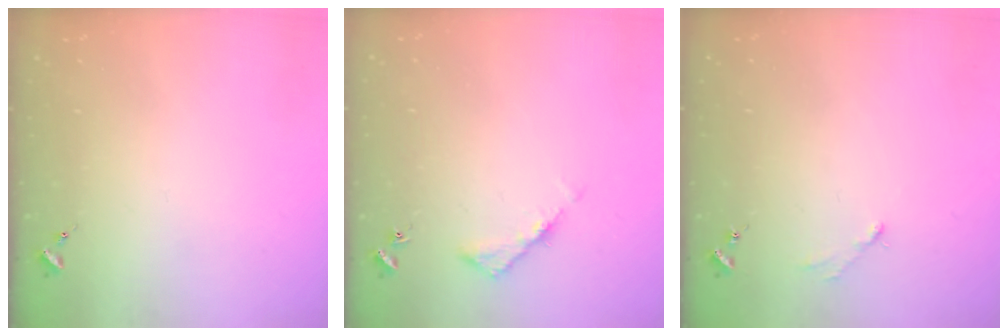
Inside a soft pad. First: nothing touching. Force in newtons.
{"total": 5.0, "press": 4.9, "slide": 0.8}
{"total": 2.9, "press": 2.9, "slide": 0.4}